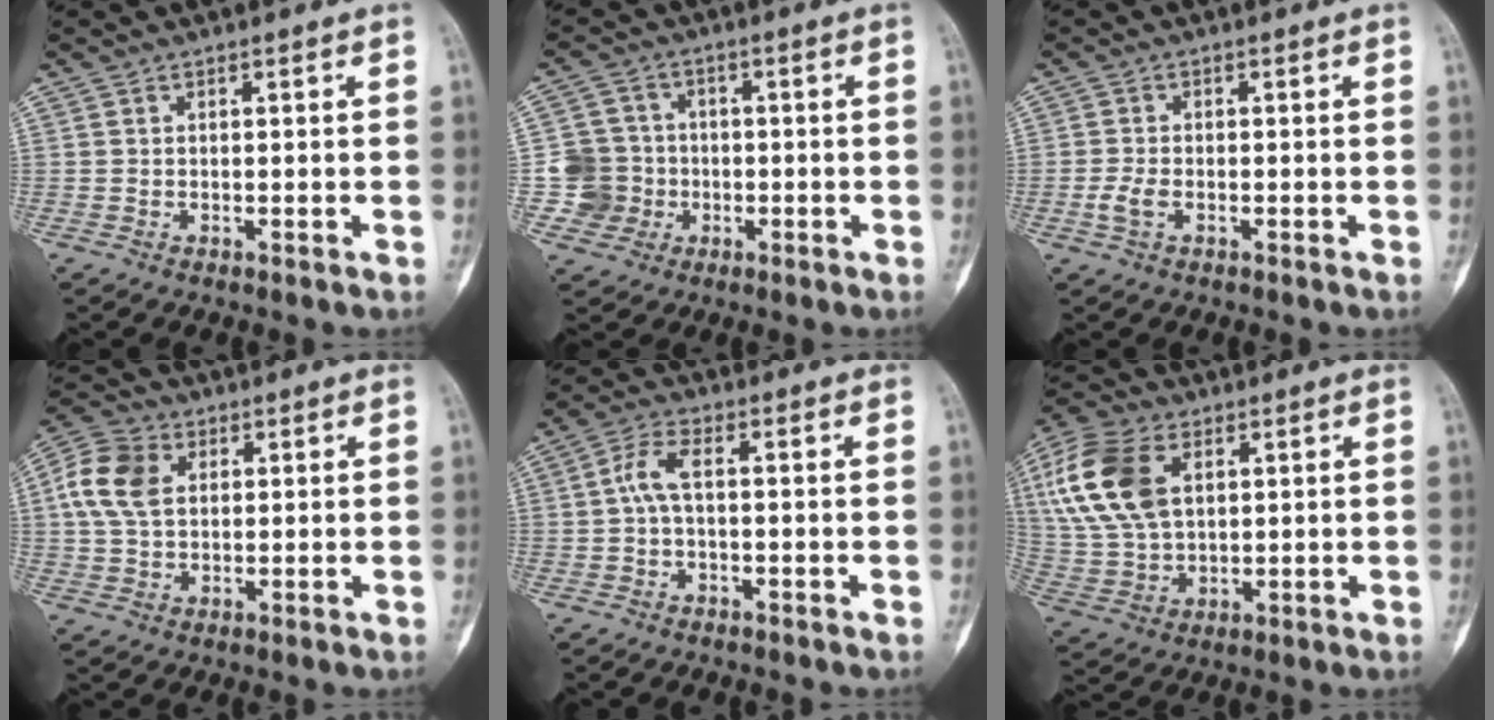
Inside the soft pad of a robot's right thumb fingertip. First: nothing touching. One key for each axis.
{"total": 7.1, "fx": -1.7, "fy": 6.9, "fz": 0.5, "tx": 0.023, "ty": 0.015, "tz": -0.035}
{"total": 2.7, "fx": -0.9, "fy": 1.4, "fz": 2.1, "tx": -0.054, "ty": 0.005, "tz": -0.020}
{"total": 9.4, "fx": 1.9, "fy": 6.7, "fz": 6.3, "tx": -0.130, "ty": 0.014, "tz": 0.033}
{"total": 4.4, "fx": 0.0, "fy": 1.8, "fz": 4.0, "tx": -0.094, "ty": 0.014, "tz": -0.006}
{"total": 16.5, "fx": 4.9, "fy": 10.4, "fz": 11.9, "tx": -0.249, "ty": 0.002, "tz": 0.095}